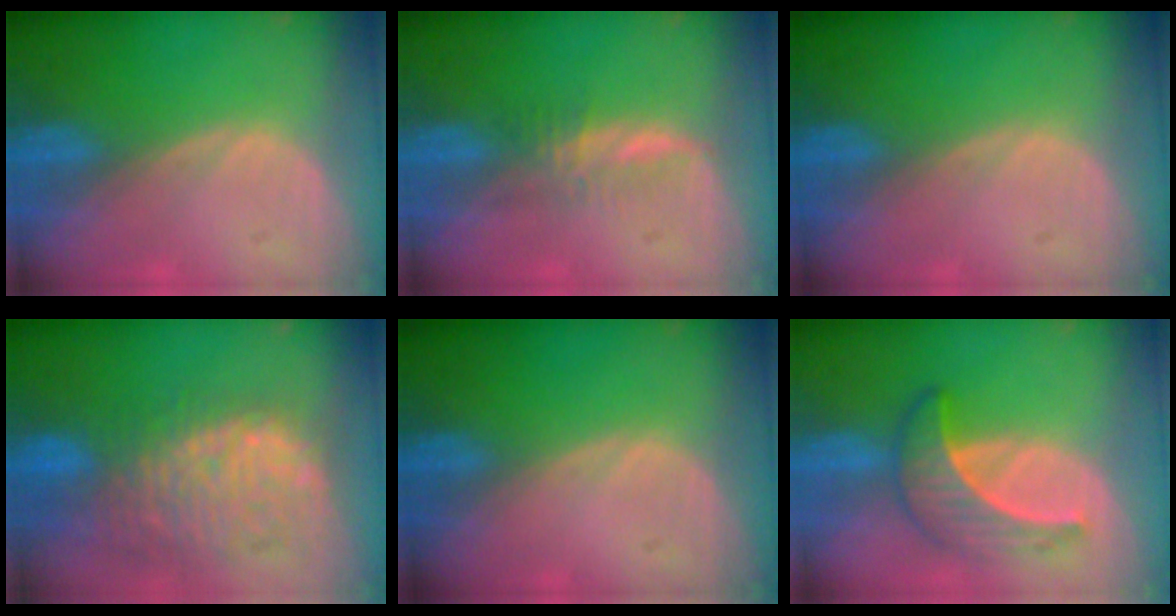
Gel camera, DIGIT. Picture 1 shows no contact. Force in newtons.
{"total": 2.8, "press": 2.7, "slide": 0.5}
{"total": 0.0}
{"total": 12.2, "press": 10.9, "slide": 5.5}
{"total": 0.0}
{"total": 6.9, "press": 6.4, "slide": 2.8}